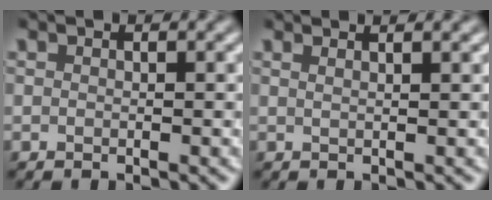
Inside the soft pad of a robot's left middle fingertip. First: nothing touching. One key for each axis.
{"total": 3.2, "fx": 2.1, "fy": 1.3, "fz": 2.0, "tx": 0.002, "ty": 0.015, "tz": -0.007}